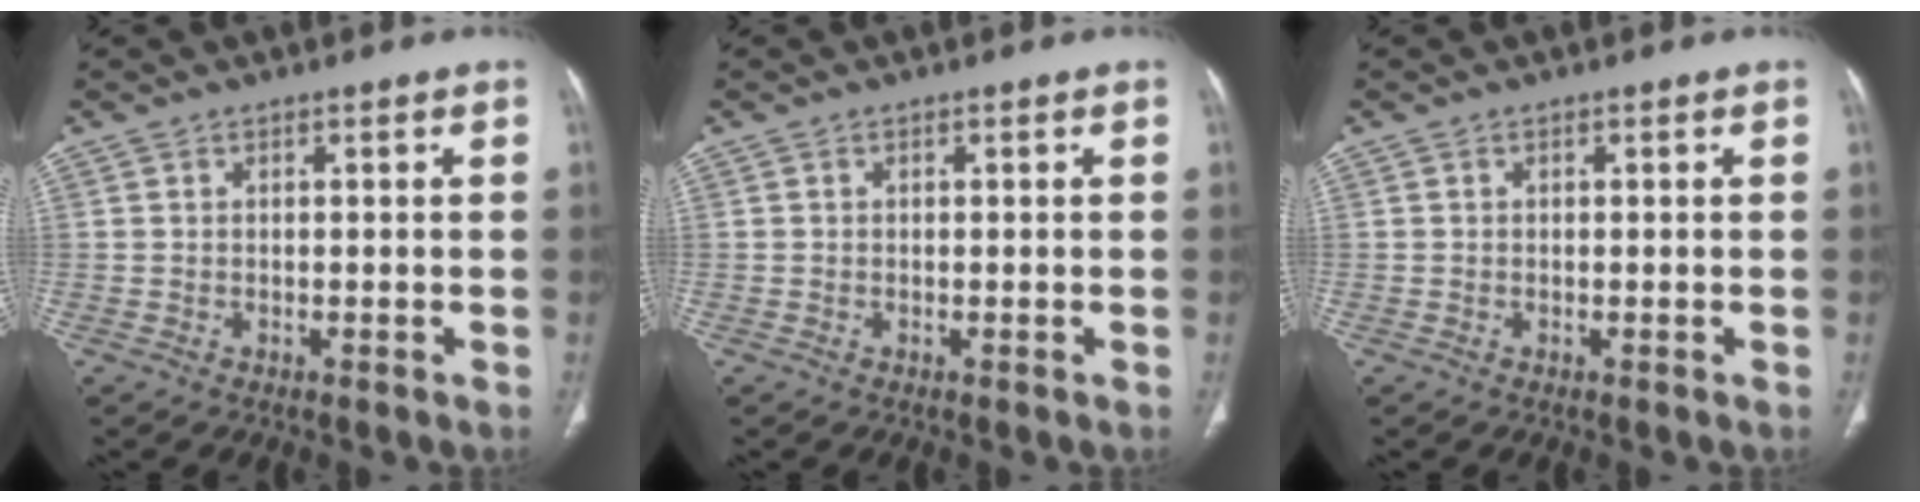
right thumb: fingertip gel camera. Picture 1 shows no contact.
{"total": 0.0}
{"total": 0.0}